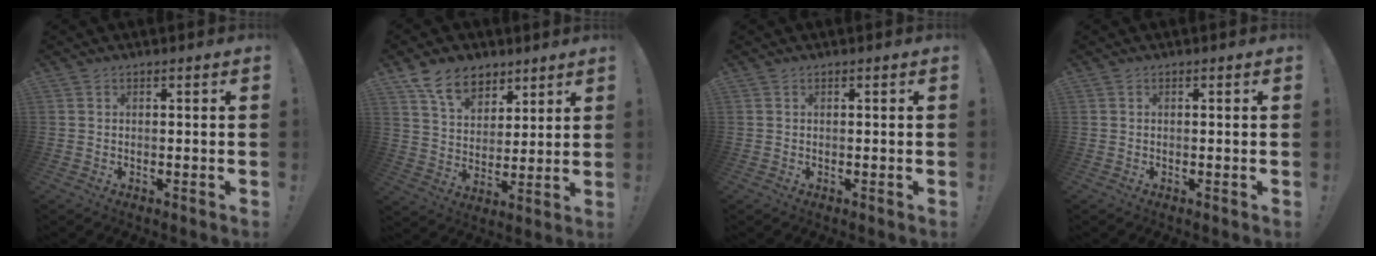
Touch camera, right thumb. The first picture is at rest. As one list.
[{"total": 12.2, "force": [8.0, 7.9, 4.6], "torque": [-0.074, -0.049, 0.156]}, {"total": 0.0}, {"total": 0.0}]